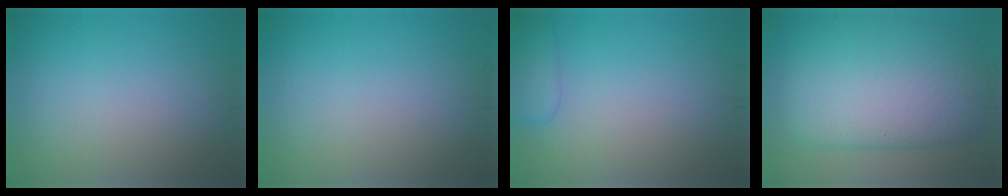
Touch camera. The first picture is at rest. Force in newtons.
{"total": 0.0}
{"total": 2.3, "press": 2.3, "slide": 0.2}
{"total": 10.1, "press": 10.0, "slide": 0.7}